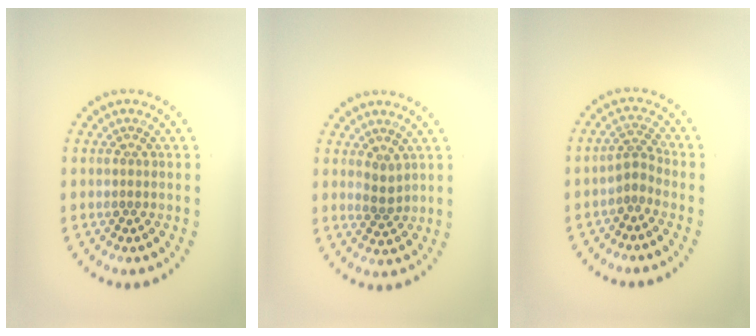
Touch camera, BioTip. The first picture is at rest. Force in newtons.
{"total": 1.5, "press": 1.3, "slide": 0.7}
{"total": 1.8, "press": 1.2, "slide": 1.4}